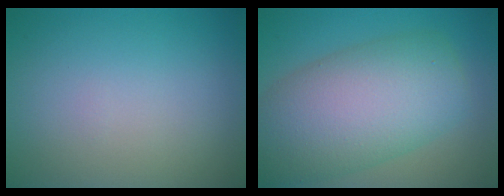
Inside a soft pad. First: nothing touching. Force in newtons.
{"total": 10.3, "press": 10.3, "slide": 0.3}